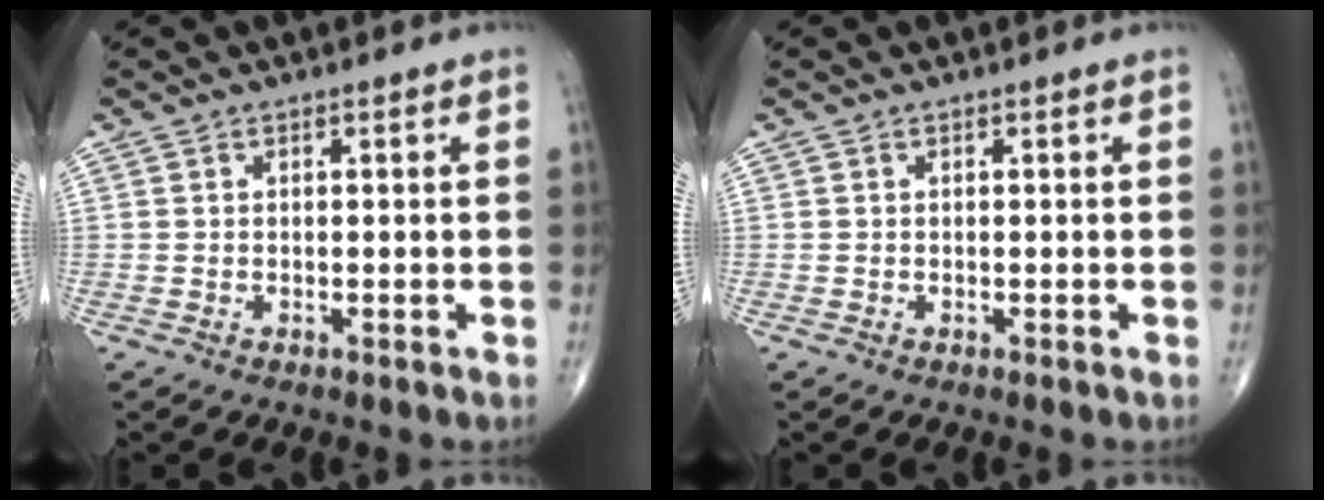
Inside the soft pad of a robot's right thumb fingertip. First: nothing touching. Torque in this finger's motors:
{"motor_torque": [-0.01, 0.00, 0.00, 0.00, 0.00]}